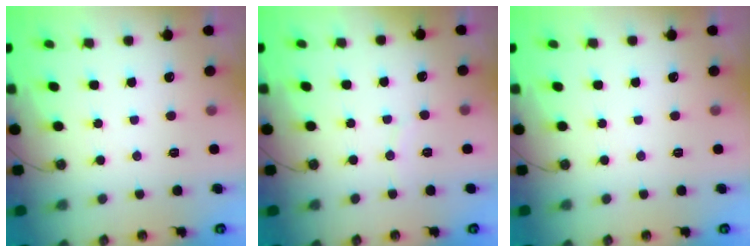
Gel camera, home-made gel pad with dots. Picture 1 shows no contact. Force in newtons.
{"total": 2.3, "press": 2.3, "slide": 0.2}
{"total": 0.0}